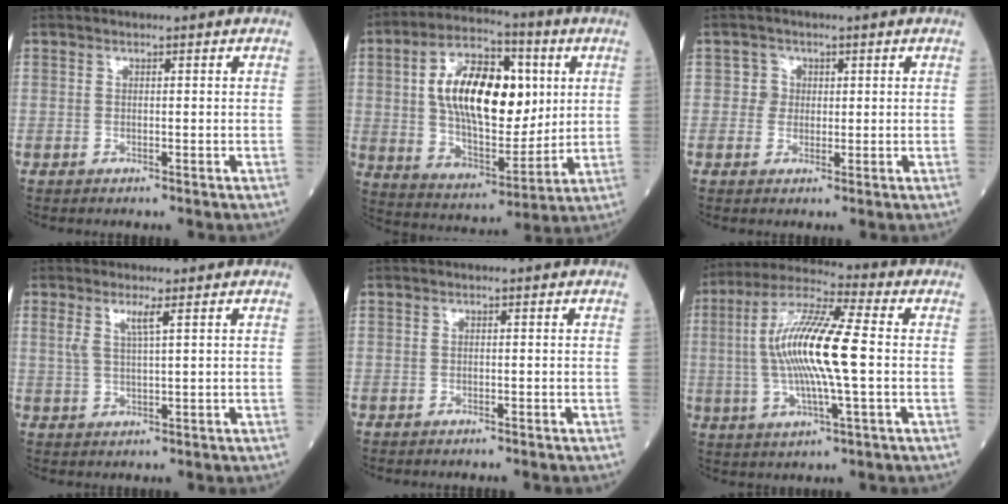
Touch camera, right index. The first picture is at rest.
{"total": 18.7, "force": [3.8, 8.6, 16.2], "torque": [-0.292, 0.019, 0.064]}
{"total": 2.2, "force": [0.4, 2.1, 0.0], "torque": [0.008, 0.003, 0.002]}
{"total": 2.9, "force": [1.4, -0.1, 2.5], "torque": [-0.057, 0.001, 0.031]}
{"total": 0.7, "force": [-0.6, 0.1, 0.3], "torque": [-0.004, -0.001, -0.010]}
{"total": 14.7, "force": [-0.1, 1.5, 14.7], "torque": [-0.292, 0.007, -0.007]}